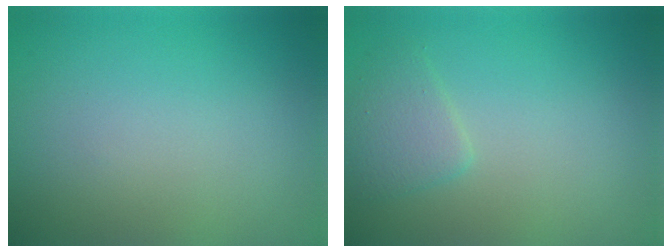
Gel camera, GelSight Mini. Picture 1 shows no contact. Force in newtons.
{"total": 1.9, "press": 1.9, "slide": 0.1}